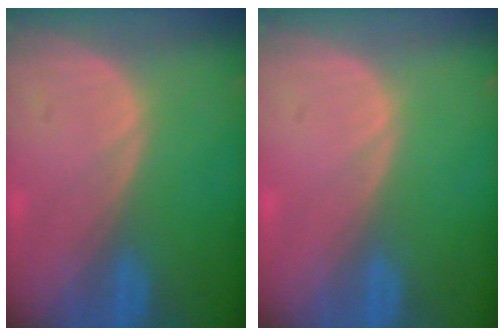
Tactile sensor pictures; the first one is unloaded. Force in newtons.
{"total": 0.0}